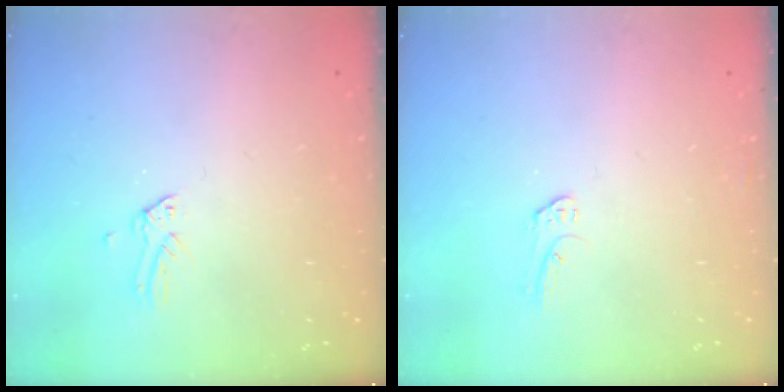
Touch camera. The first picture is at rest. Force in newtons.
{"total": 4.4, "press": 4.4, "slide": 0.4}